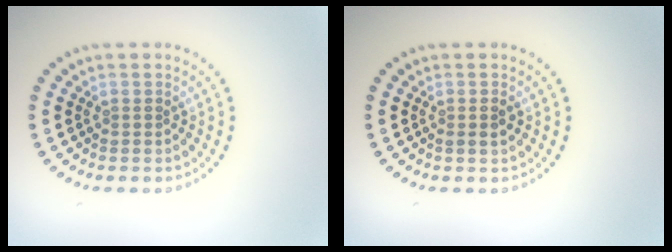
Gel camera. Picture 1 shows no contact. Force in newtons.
{"total": 1.1, "press": 1.1, "slide": 0.4}